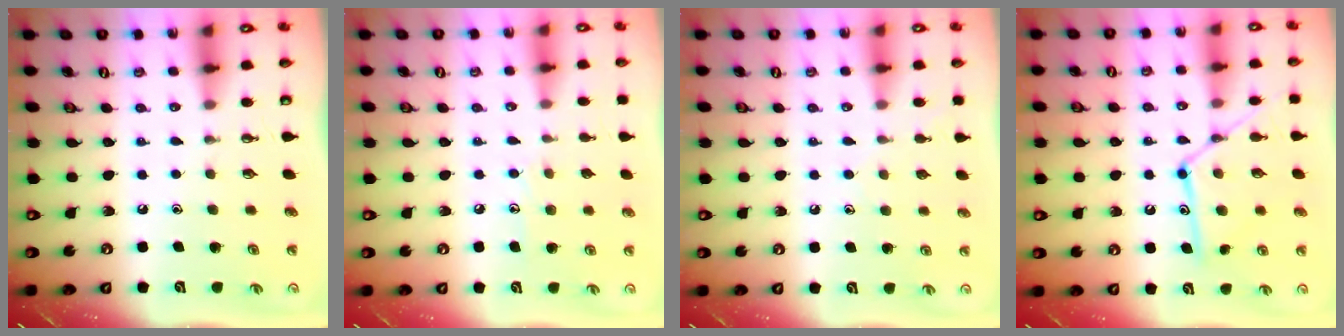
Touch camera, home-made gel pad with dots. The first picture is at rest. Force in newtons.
{"total": 5.4, "press": 5.4, "slide": 0.5}
{"total": 4.8, "press": 4.8, "slide": 0.5}
{"total": 13.9, "press": 13.9, "slide": 0.8}